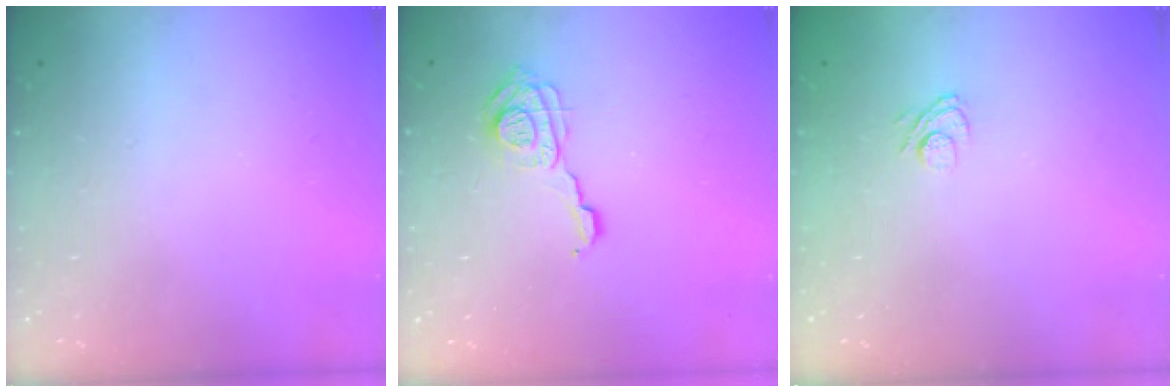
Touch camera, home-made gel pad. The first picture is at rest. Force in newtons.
{"total": 10.4, "press": 10.4, "slide": 0.4}
{"total": 6.1, "press": 5.9, "slide": 1.3}